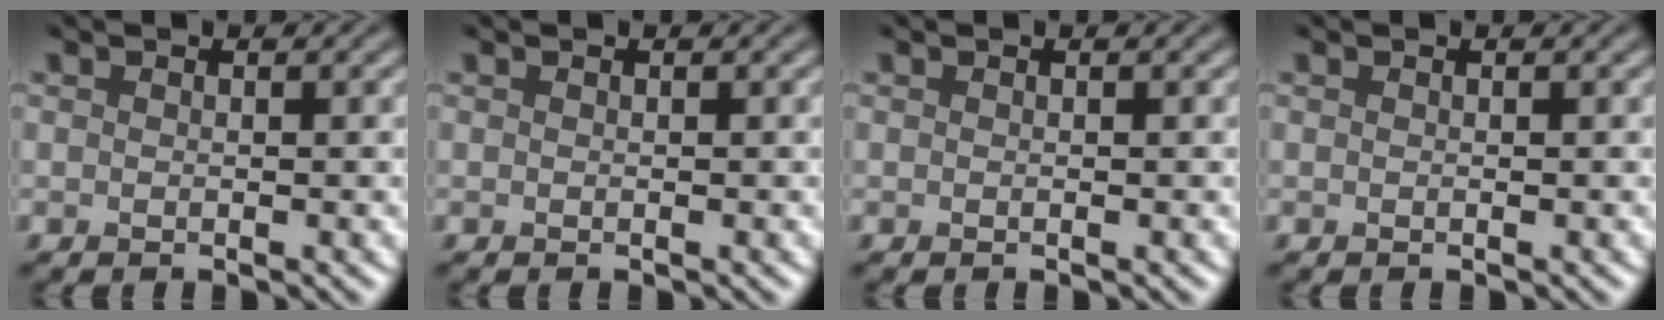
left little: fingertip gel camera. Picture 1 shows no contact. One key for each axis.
{"total": 0.0}
{"total": 0.0}
{"total": 0.0}